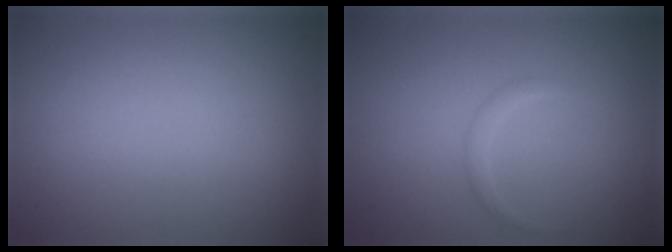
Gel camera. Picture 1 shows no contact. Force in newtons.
{"total": 0.8, "press": 0.8, "slide": 0.0}